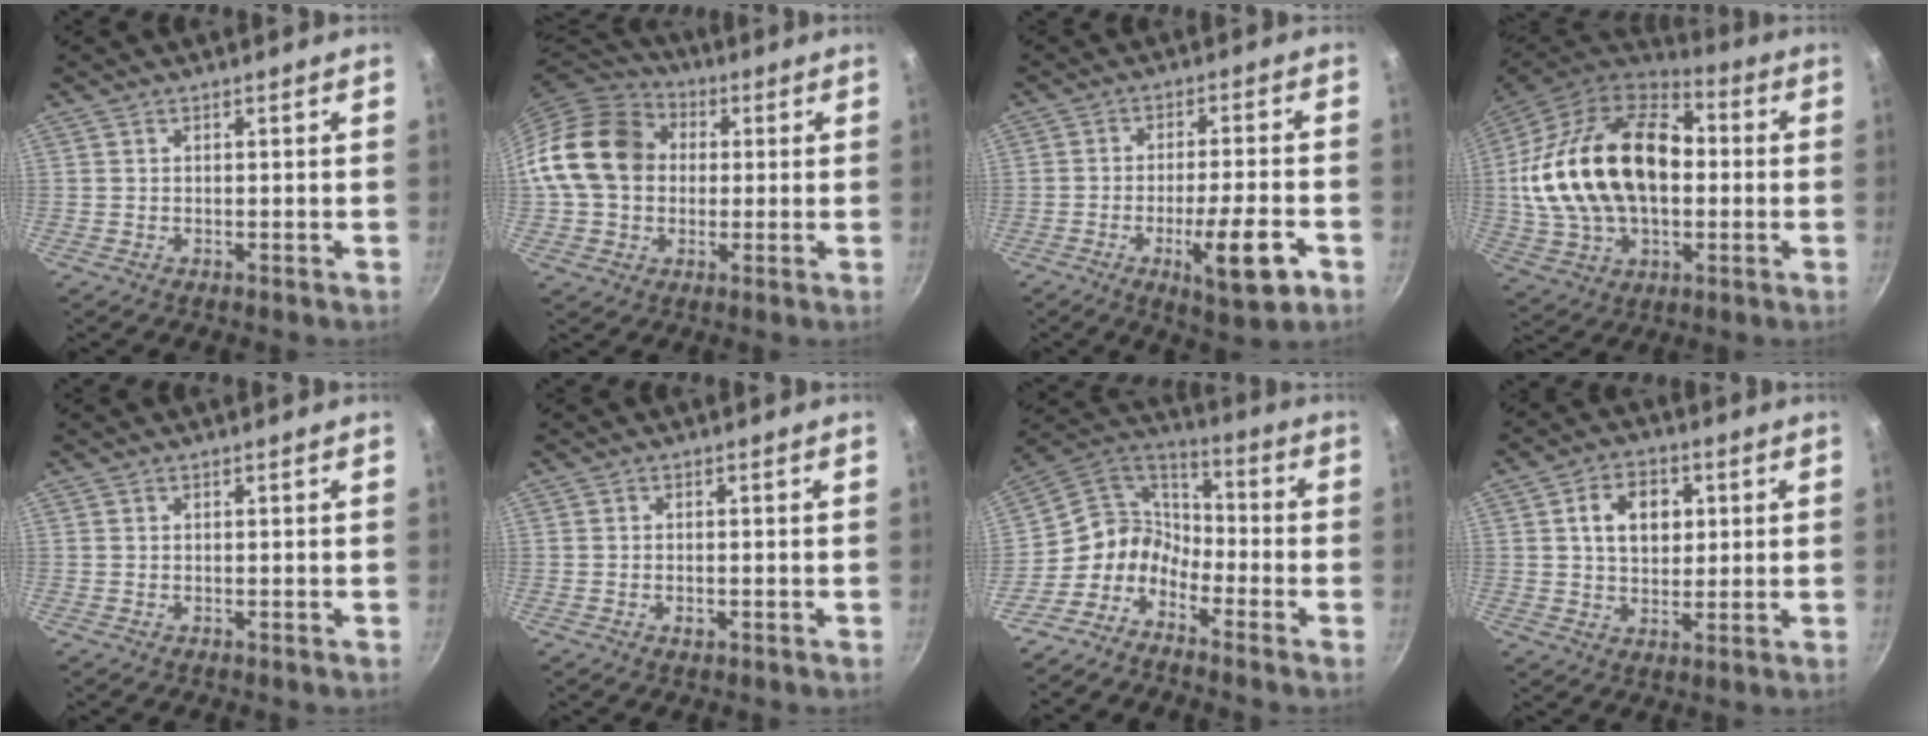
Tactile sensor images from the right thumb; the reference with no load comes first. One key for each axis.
{"total": 16.8, "fx": 1.9, "fy": 13.6, "fz": 9.7, "tx": -0.156, "ty": 0.032, "tz": 0.022}
{"total": 11.5, "fx": -4.7, "fy": 2.6, "fz": 10.2, "tx": -0.147, "ty": 0.017, "tz": -0.067}
{"total": 28.2, "fx": 1.3, "fy": 18.1, "fz": 21.6, "tx": -0.389, "ty": 0.036, "tz": 0.023}
{"total": 0.0}
{"total": 1.4, "fx": -0.5, "fy": 0.8, "fz": 1.0, "tx": -0.019, "ty": 0.001, "tz": -0.009}
{"total": 9.0, "fx": -5.2, "fy": 6.5, "fz": 3.5, "tx": -0.048, "ty": 0.074, "tz": -0.141}
{"total": 9.3, "fx": 2.1, "fy": 6.7, "fz": 6.1, "tx": -0.076, "ty": 0.002, "tz": 0.031}